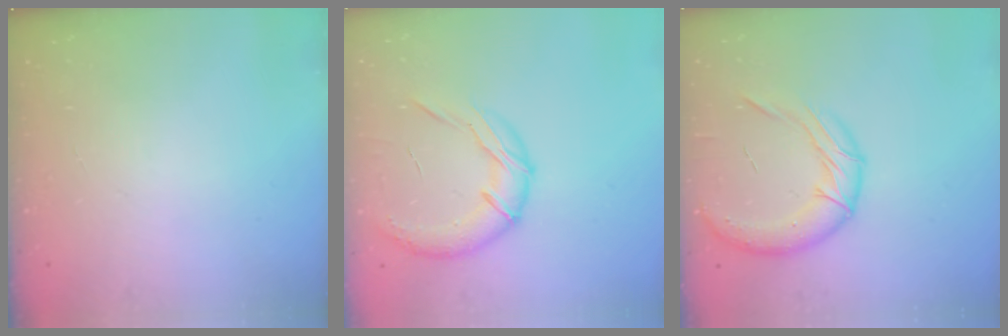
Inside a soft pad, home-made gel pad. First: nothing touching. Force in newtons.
{"total": 14.9, "press": 14.7, "slide": 2.3}
{"total": 16.1, "press": 15.9, "slide": 2.5}